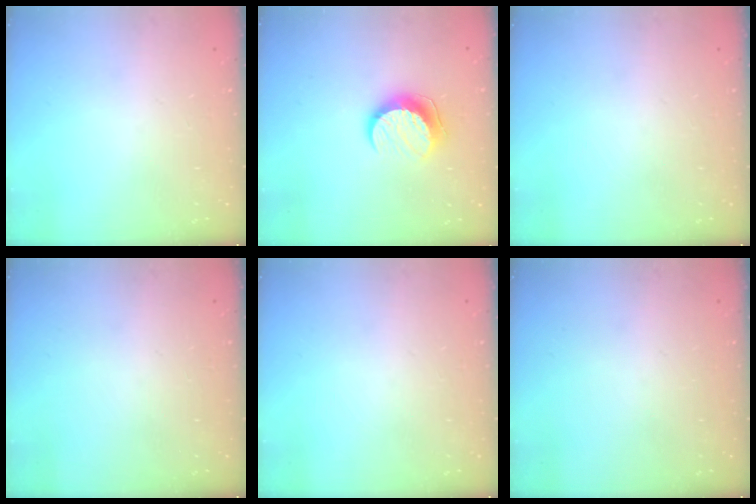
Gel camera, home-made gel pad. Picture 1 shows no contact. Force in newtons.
{"total": 9.7, "press": 9.7, "slide": 0.5}
{"total": 0.0}
{"total": 0.0}
{"total": 0.0}
{"total": 0.0}